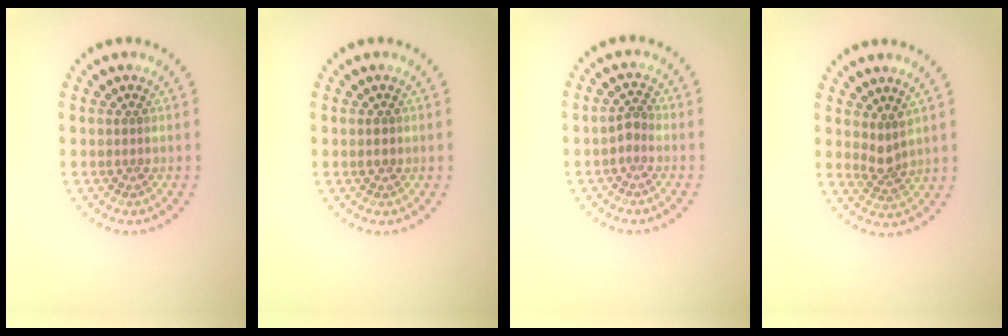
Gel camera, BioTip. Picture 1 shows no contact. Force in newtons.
{"total": 1.1, "press": 1.1, "slide": 0.1}
{"total": 1.3, "press": 1.0, "slide": 0.8}
{"total": 1.9, "press": 1.4, "slide": 1.2}